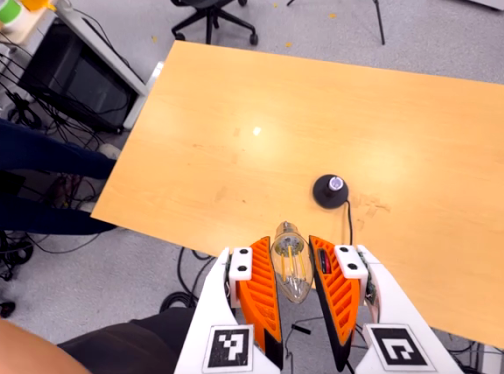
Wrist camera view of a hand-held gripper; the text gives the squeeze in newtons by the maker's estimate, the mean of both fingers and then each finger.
{"total": 10.1, "left": 9.6, "right": 10.5}